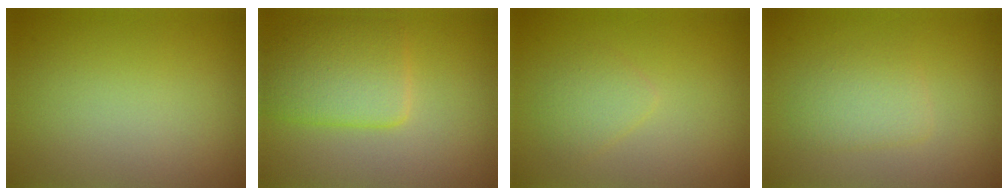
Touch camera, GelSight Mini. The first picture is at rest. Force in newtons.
{"total": 4.4, "press": 4.4, "slide": 0.2}
{"total": 1.7, "press": 1.7, "slide": 0.1}
{"total": 2.1, "press": 2.1, "slide": 0.1}